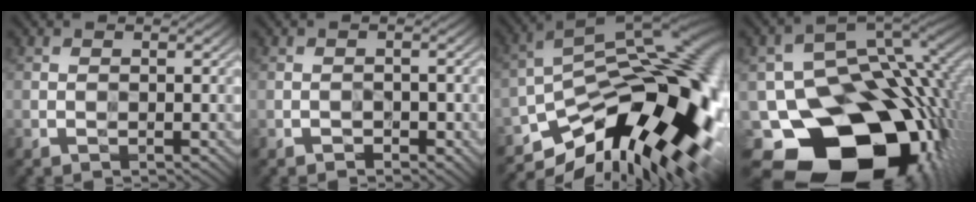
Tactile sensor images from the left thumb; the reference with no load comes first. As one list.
[{"total": 1.2, "force": [-0.8, 0.7, 0.5], "torque": [-0.006, 0.000, -0.015]}, {"total": 18.9, "force": [-8.0, 8.6, 14.9], "torque": [-0.225, -0.007, -0.134]}, {"total": 20.8, "force": [-8.3, 14.4, 12.5], "torque": [-0.226, -0.058, -0.115]}]